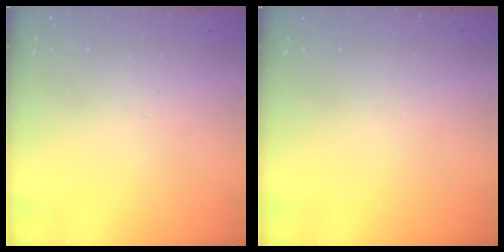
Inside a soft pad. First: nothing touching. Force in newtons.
{"total": 0.0}